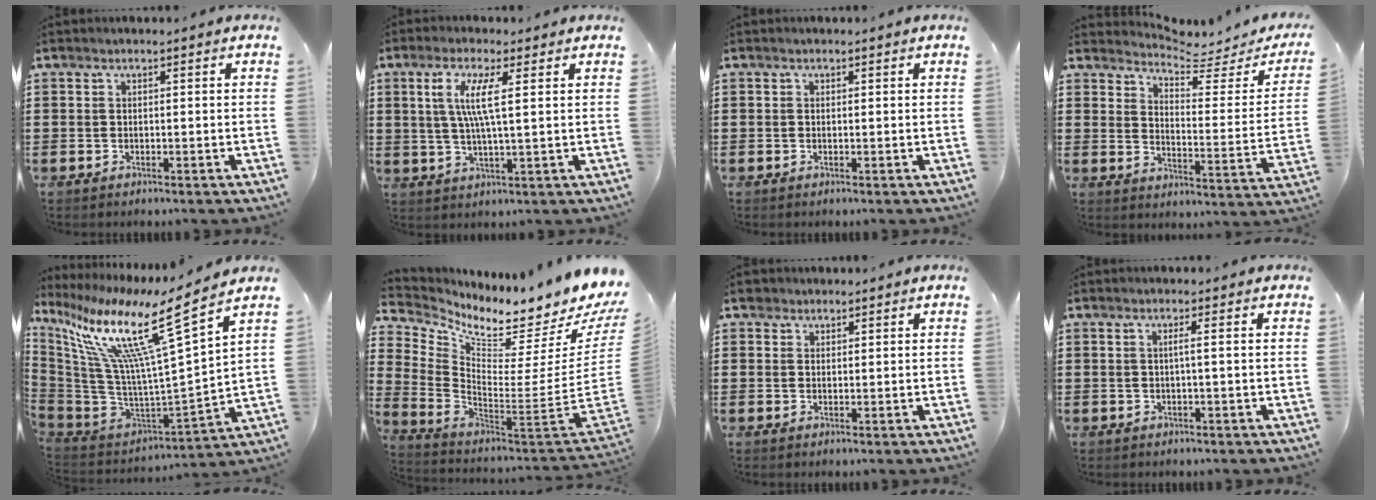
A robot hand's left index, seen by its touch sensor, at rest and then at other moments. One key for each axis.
{"total": 6.1, "fx": 2.0, "fy": 1.1, "fz": 5.6, "tx": -0.117, "ty": 0.000, "tz": 0.031}
{"total": 0.0}
{"total": 4.9, "fx": 4.8, "fy": 0.3, "fz": 1.2, "tx": -0.035, "ty": -0.040, "tz": 0.076}
{"total": 15.4, "fx": 9.5, "fy": 1.4, "fz": 12.0, "tx": -0.263, "ty": -0.070, "tz": 0.140}
{"total": 4.8, "fx": 4.2, "fy": 0.5, "fz": 2.3, "tx": -0.053, "ty": -0.071, "tz": 0.060}
{"total": 1.8, "fx": 1.5, "fy": 1.0, "fz": 0.1, "tx": -0.007, "ty": 0.006, "tz": 0.030}
{"total": 1.4, "fx": 0.0, "fy": -0.3, "fz": 1.4, "tx": -0.025, "ty": -0.001, "tz": -0.004}